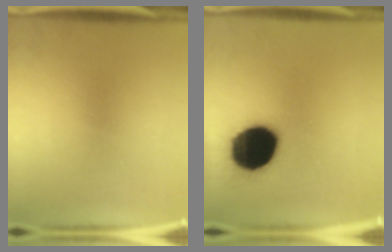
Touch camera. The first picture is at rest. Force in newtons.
{"total": 19.3}